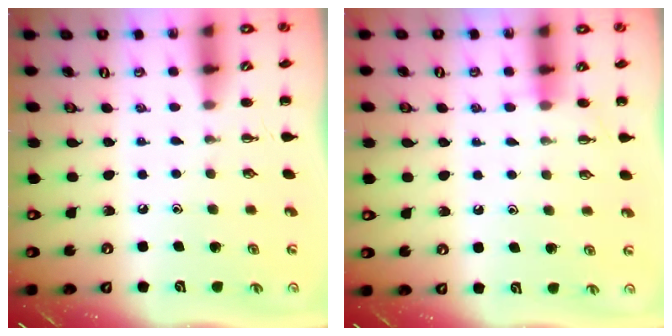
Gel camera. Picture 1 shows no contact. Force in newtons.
{"total": 4.3, "press": 4.1, "slide": 1.2}